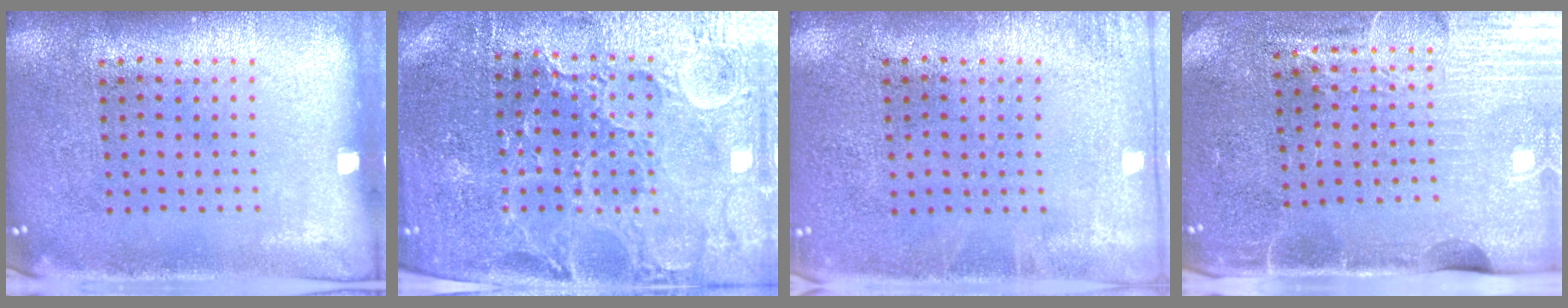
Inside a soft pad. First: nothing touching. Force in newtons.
{"total": 4.3, "press": 4.1, "slide": 1.3}
{"total": 0.9, "press": 0.9, "slide": 0.2}
{"total": 4.4, "press": 3.8, "slide": 2.1}